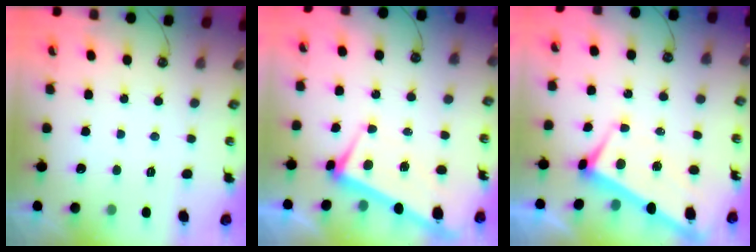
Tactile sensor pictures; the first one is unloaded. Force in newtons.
{"total": 3.9, "press": 3.9, "slide": 0.6}
{"total": 3.0, "press": 2.9, "slide": 0.9}